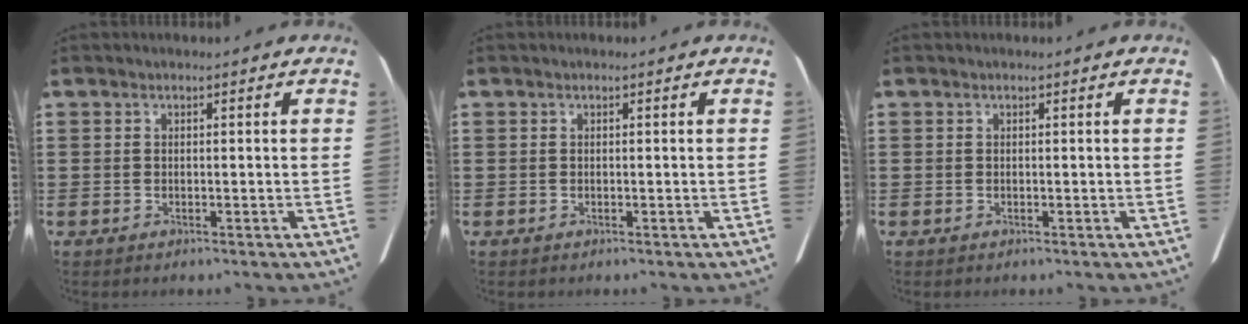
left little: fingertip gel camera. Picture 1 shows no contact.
{"total": 0.0}
{"total": 0.0}